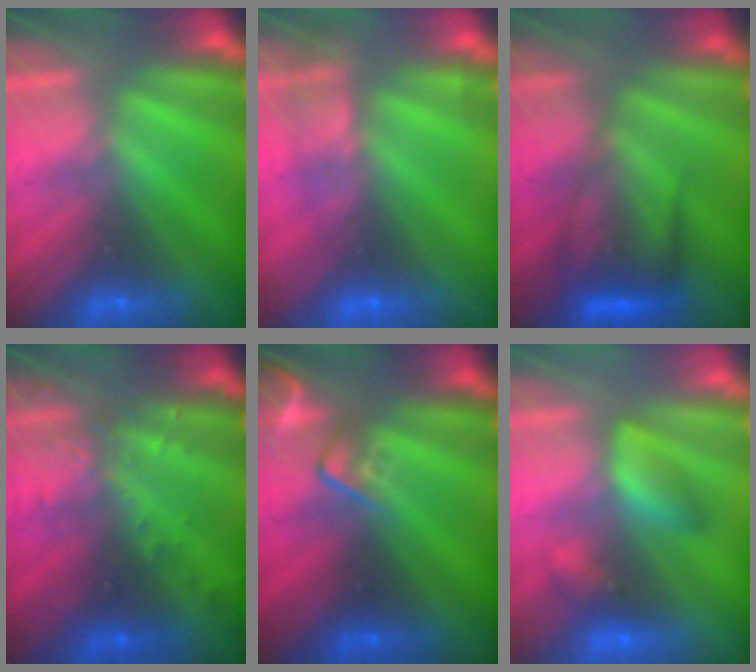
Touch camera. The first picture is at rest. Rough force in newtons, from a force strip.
{"total": 2.3}
{"total": 6.5}
{"total": 3.1}
{"total": 2.6}
{"total": 2.5}